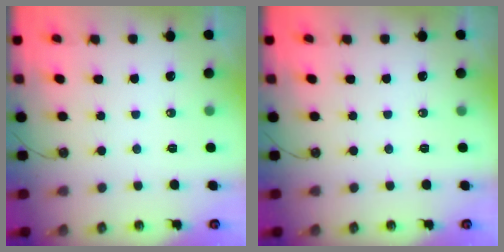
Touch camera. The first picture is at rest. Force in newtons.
{"total": 0.0}